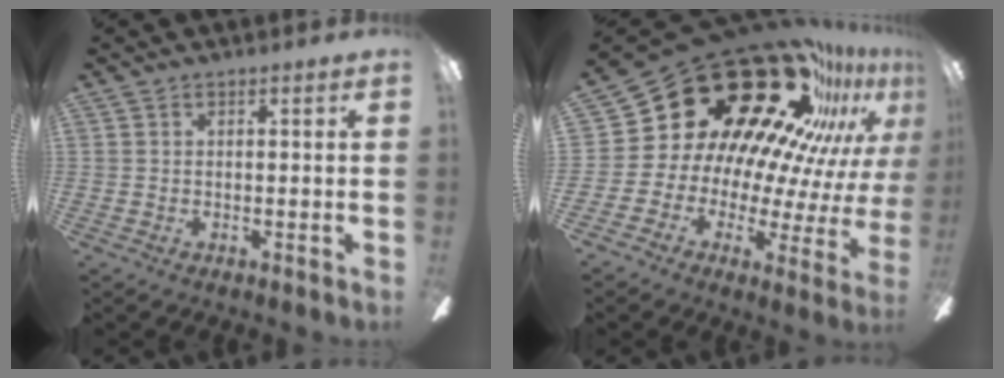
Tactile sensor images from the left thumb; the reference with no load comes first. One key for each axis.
{"total": 30.5, "fx": 20.5, "fy": 14.8, "fz": 17.1, "tx": -0.220, "ty": -0.194, "tz": 0.399}